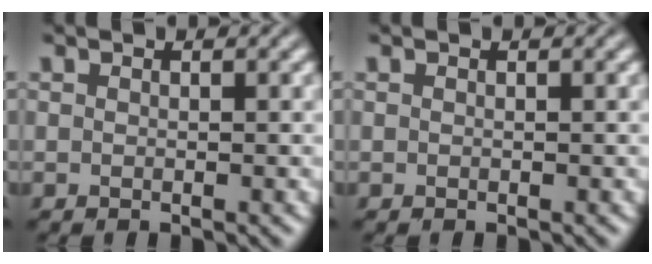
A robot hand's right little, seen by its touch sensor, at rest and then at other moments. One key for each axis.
{"total": 0.0}